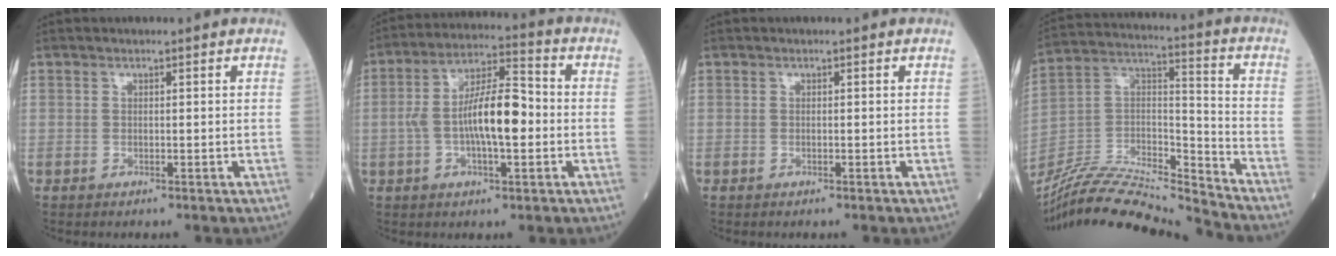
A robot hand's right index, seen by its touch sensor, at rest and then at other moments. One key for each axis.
{"total": 11.3, "fx": -1.2, "fy": 3.0, "fz": 10.9, "tx": -0.204, "ty": 0.018, "tz": -0.025}
{"total": 0.0}
{"total": 21.7, "fx": -20.7, "fy": 0.7, "fz": 6.6, "tx": -0.142, "ty": 0.015, "tz": -0.362}